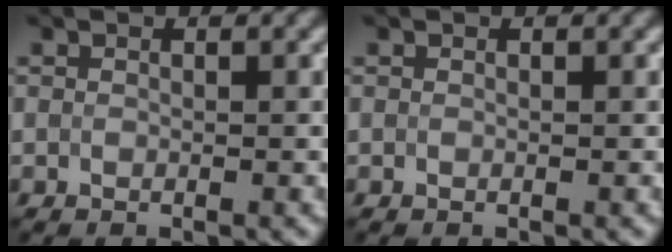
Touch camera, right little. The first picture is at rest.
{"total": 0.0}